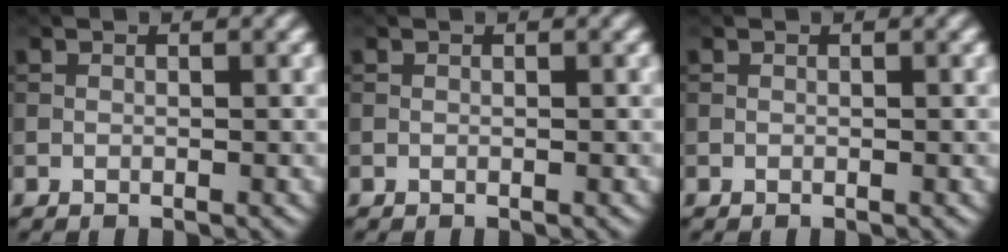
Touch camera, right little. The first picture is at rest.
{"total": 0.0}
{"total": 0.0}